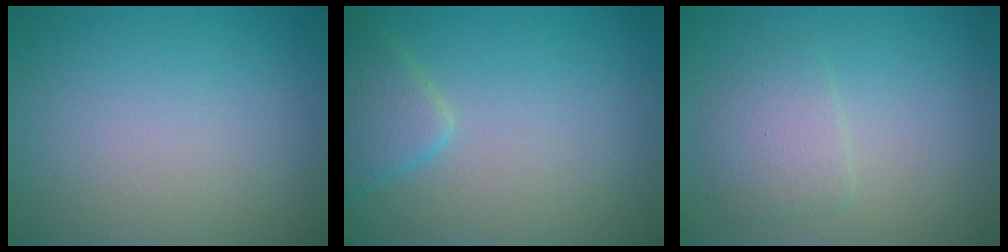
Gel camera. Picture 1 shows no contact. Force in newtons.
{"total": 2.5, "press": 2.5, "slide": 0.2}
{"total": 2.4, "press": 2.4, "slide": 0.1}